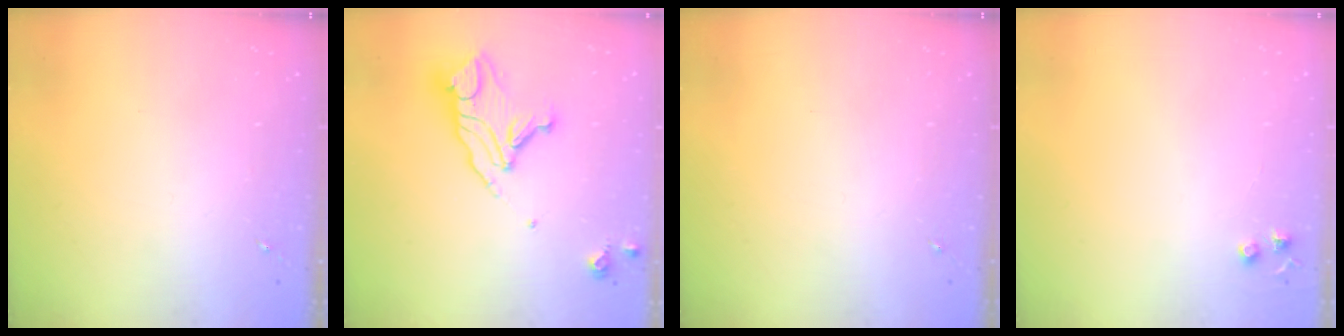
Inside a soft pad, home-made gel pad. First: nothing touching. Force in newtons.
{"total": 14.3, "press": 14.3, "slide": 1.0}
{"total": 0.0}
{"total": 4.2, "press": 4.1, "slide": 0.7}